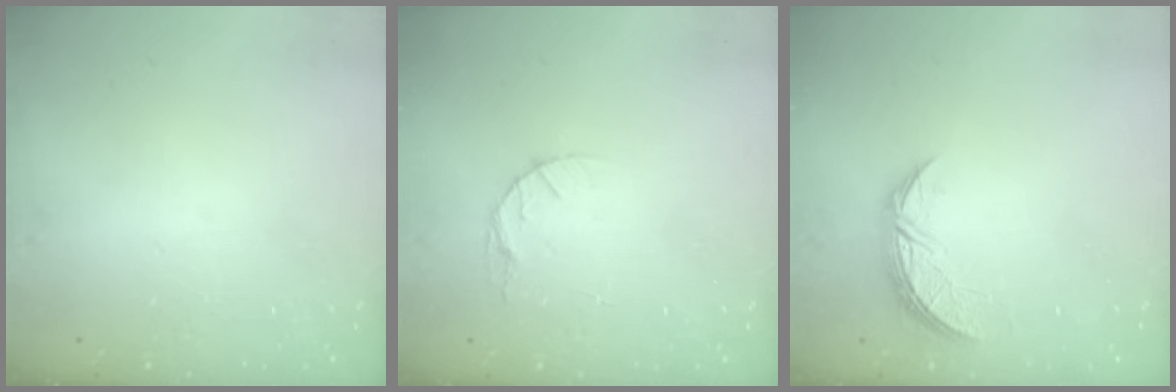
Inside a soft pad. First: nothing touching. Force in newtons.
{"total": 4.9, "press": 4.9, "slide": 0.6}
{"total": 7.3, "press": 7.3, "slide": 0.5}